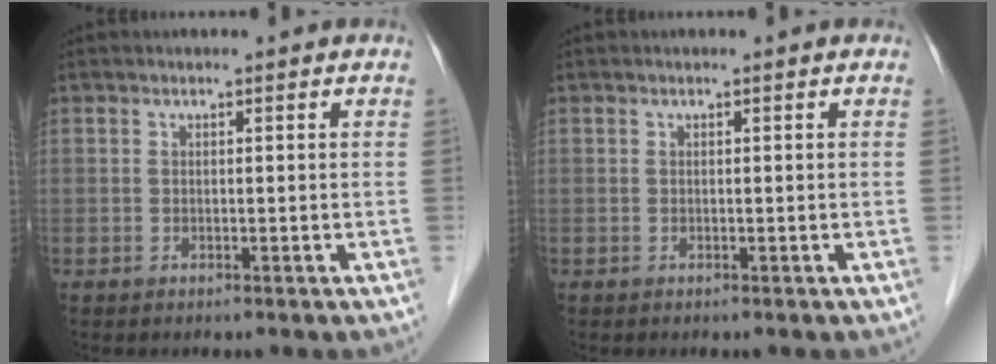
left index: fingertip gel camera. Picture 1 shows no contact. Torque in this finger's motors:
{"motor_torque": [-0.02, -0.02, 0.03, 0.01]}